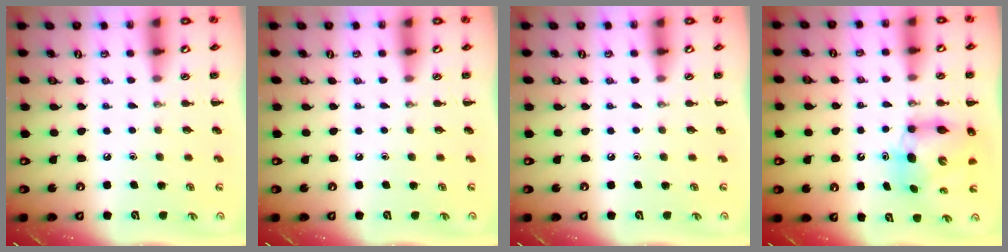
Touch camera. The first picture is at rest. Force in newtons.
{"total": 0.0}
{"total": 0.0}
{"total": 6.8, "press": 6.6, "slide": 1.8}